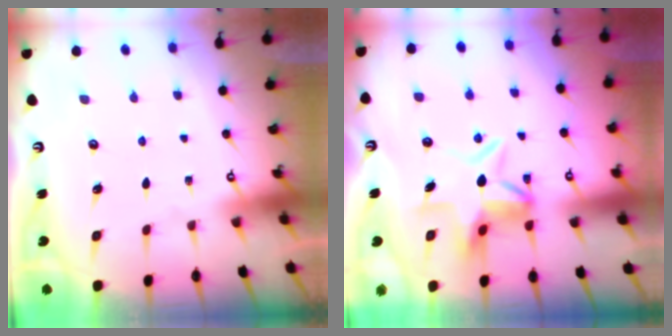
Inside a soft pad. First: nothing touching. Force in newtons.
{"total": 6.7, "press": 6.7, "slide": 0.5}